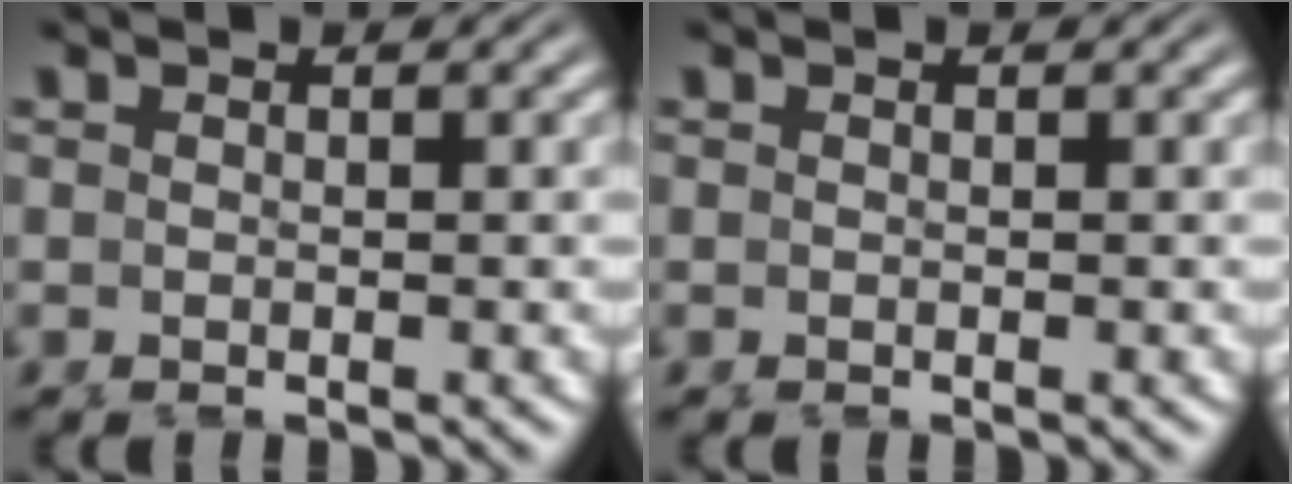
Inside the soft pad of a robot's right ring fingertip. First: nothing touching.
{"total": 0.0}